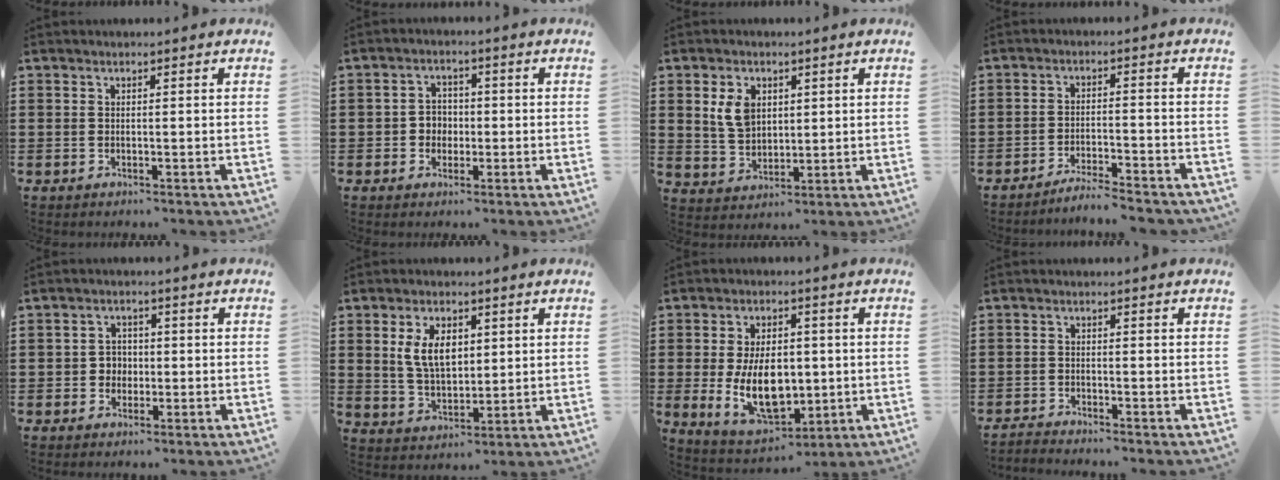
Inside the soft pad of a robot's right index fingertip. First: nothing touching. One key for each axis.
{"total": 3.1, "fx": -0.7, "fy": 2.8, "fz": 1.1, "tx": -0.031, "ty": 0.007, "tz": -0.019}
{"total": 5.6, "fx": 1.9, "fy": 4.0, "fz": 3.5, "tx": -0.082, "ty": 0.014, "tz": 0.034}
{"total": 3.6, "fx": -3.5, "fy": -0.1, "fz": 0.6, "tx": -0.015, "ty": 0.002, "tz": -0.073}
{"total": 2.8, "fx": -0.5, "fy": 2.6, "fz": 0.9, "tx": -0.027, "ty": 0.006, "tz": -0.014}
{"total": 7.1, "fx": 1.9, "fy": 4.1, "fz": 5.5, "tx": -0.118, "ty": 0.008, "tz": 0.029}
{"total": 11.8, "fx": -0.8, "fy": 7.2, "fz": 9.3, "tx": -0.166, "ty": -0.014, "tz": -0.022}
{"total": 2.0, "fx": -1.9, "fy": 0.0, "fz": -0.2, "tx": -0.002, "ty": 0.002, "tz": -0.043}